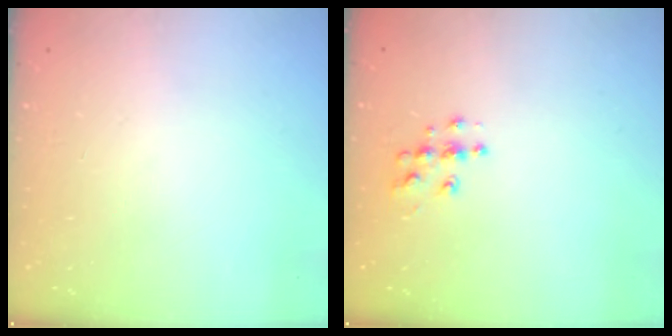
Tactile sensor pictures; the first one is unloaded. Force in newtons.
{"total": 6.2, "press": 6.2, "slide": 0.2}